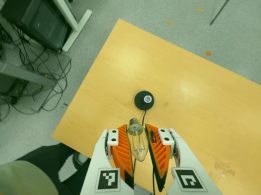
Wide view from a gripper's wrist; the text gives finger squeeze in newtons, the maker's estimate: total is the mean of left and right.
{"total": 21.4, "left": 23.2, "right": 19.6}